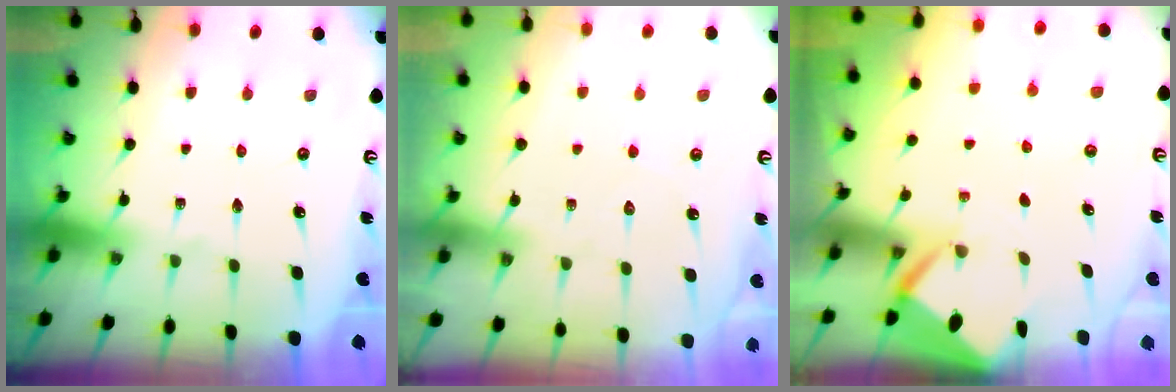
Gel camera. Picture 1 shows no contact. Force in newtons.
{"total": 4.1, "press": 4.1, "slide": 0.5}
{"total": 2.6, "press": 2.6, "slide": 0.3}